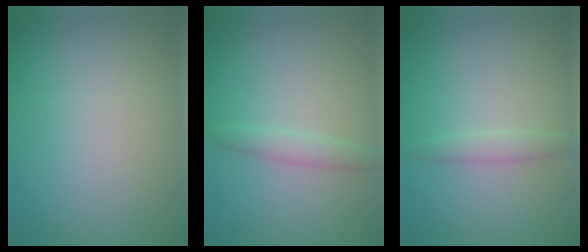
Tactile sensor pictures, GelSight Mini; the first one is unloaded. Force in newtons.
{"total": 1.5, "press": 1.5, "slide": 0.0}
{"total": 1.4, "press": 1.4, "slide": 0.0}